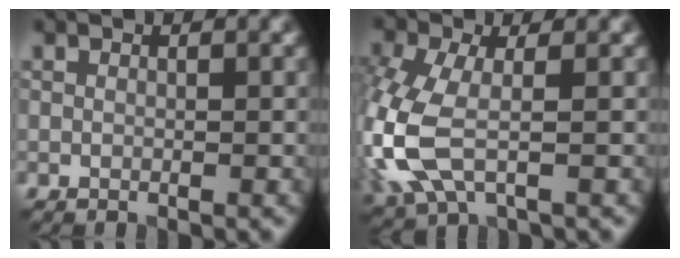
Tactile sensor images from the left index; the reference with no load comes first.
{"total": 6.6, "force": [-1.0, 3.3, 5.6], "torque": [-0.153, -0.003, -0.029]}